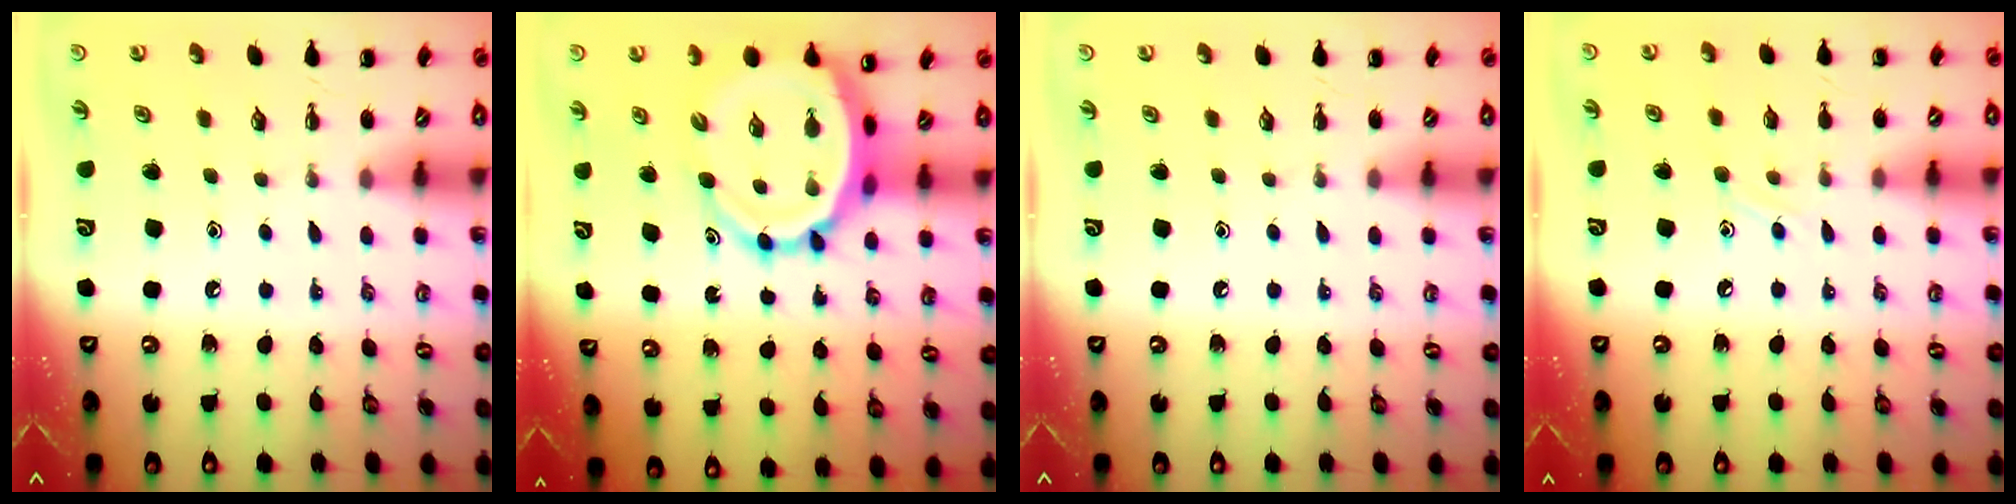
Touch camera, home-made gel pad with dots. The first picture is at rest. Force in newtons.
{"total": 10.8, "press": 10.2, "slide": 3.4}
{"total": 0.0}
{"total": 6.6, "press": 6.5, "slide": 1.1}